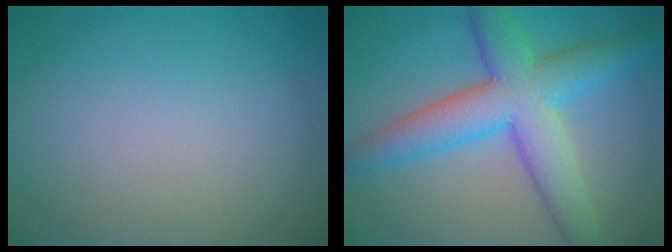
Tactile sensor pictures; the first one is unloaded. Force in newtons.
{"total": 7.8, "press": 7.8, "slide": 0.2}